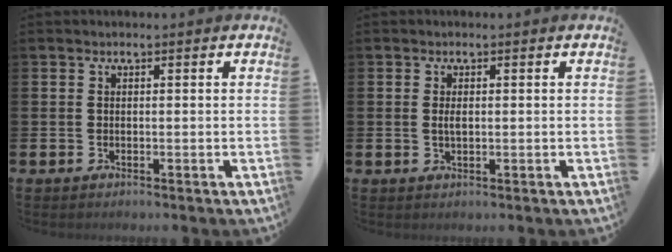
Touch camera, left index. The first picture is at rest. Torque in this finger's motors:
{"motor_torque": [0.39, 0.12, 0.03, 0.03]}